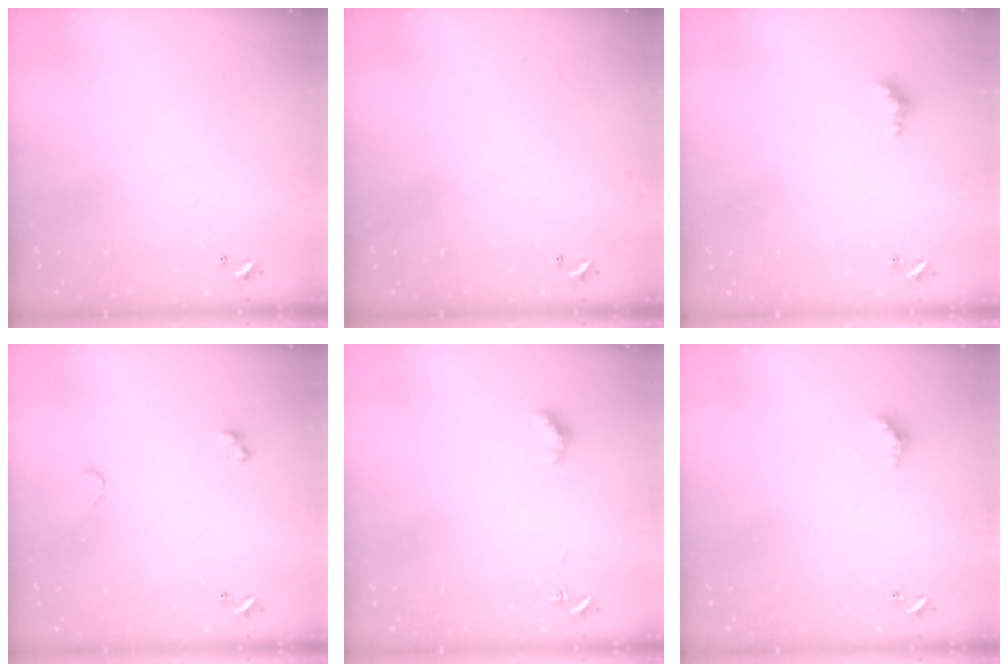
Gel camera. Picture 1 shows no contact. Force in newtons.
{"total": 0.0}
{"total": 2.8, "press": 2.8, "slide": 0.5}
{"total": 0.6, "press": 0.4, "slide": 0.4}
{"total": 3.5, "press": 3.4, "slide": 1.0}
{"total": 3.6, "press": 3.6, "slide": 0.6}